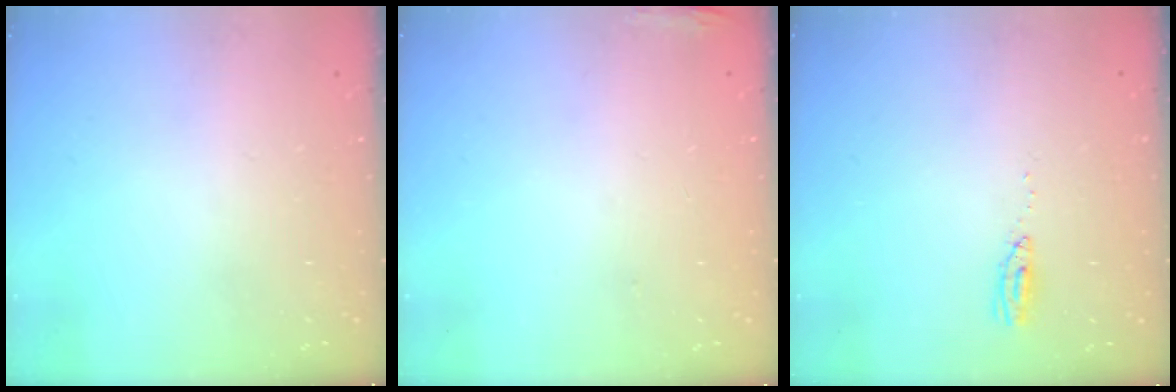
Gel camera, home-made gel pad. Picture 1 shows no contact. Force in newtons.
{"total": 6.3, "press": 5.9, "slide": 2.1}
{"total": 3.6, "press": 3.4, "slide": 1.3}